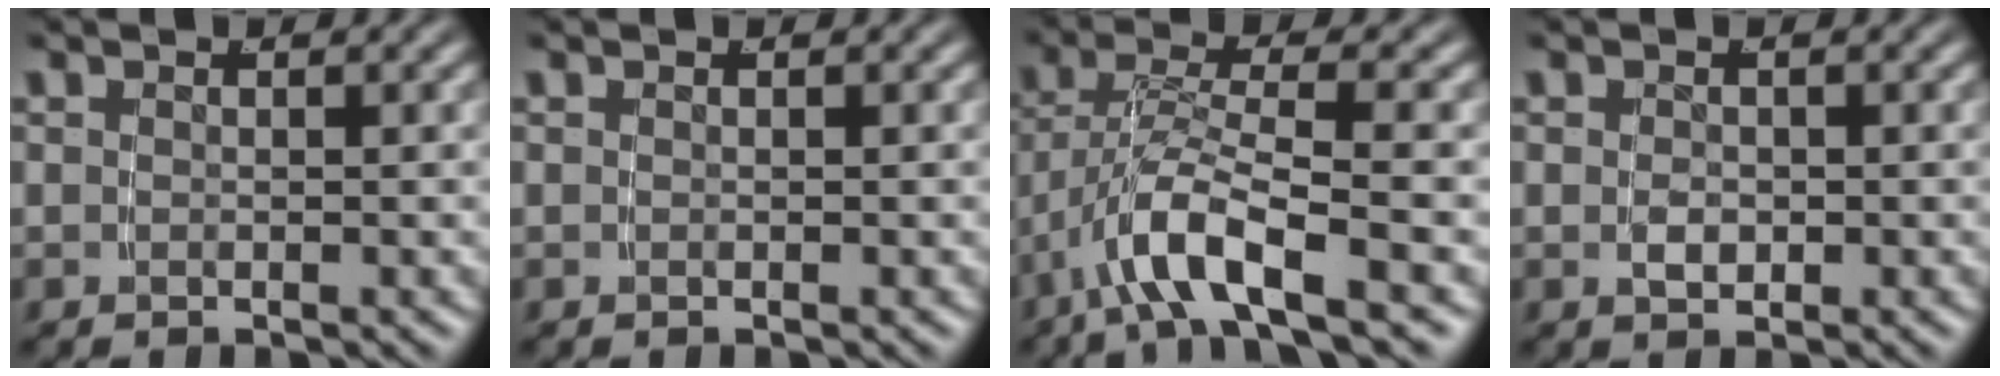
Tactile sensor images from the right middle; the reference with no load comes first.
{"total": 0.0}
{"total": 4.7, "force": [-1.9, 1.1, 4.2], "torque": [-0.093, -0.015, -0.021]}
{"total": 0.8, "force": [-0.3, 0.2, 0.7], "torque": [-0.015, -0.007, 0.003]}